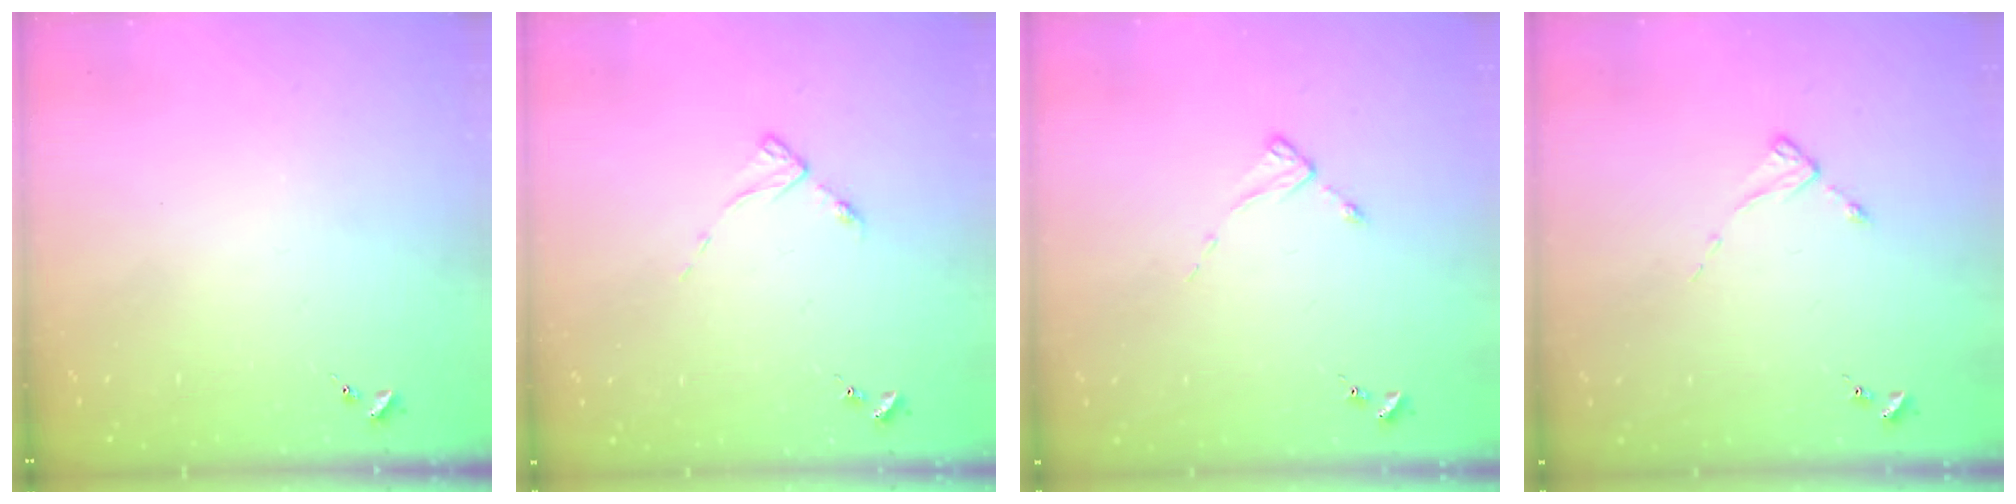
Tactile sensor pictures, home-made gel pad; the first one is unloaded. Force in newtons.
{"total": 3.5, "press": 3.5, "slide": 0.6}
{"total": 1.9, "press": 1.8, "slide": 0.3}
{"total": 1.9, "press": 1.8, "slide": 0.3}